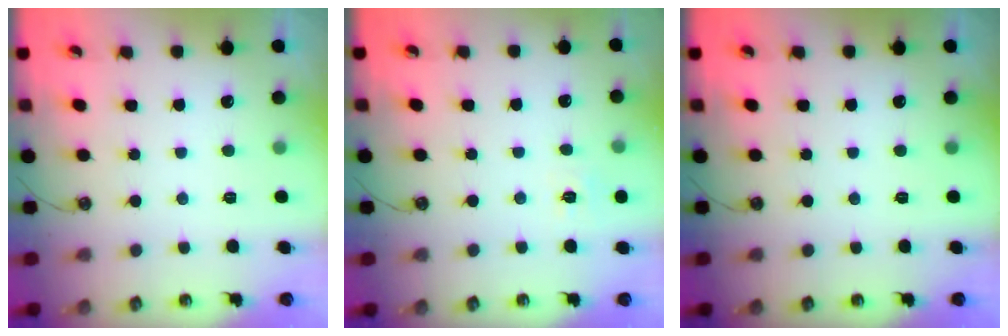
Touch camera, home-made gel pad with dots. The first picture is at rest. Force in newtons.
{"total": 5.9, "press": 5.8, "slide": 0.7}
{"total": 0.0}